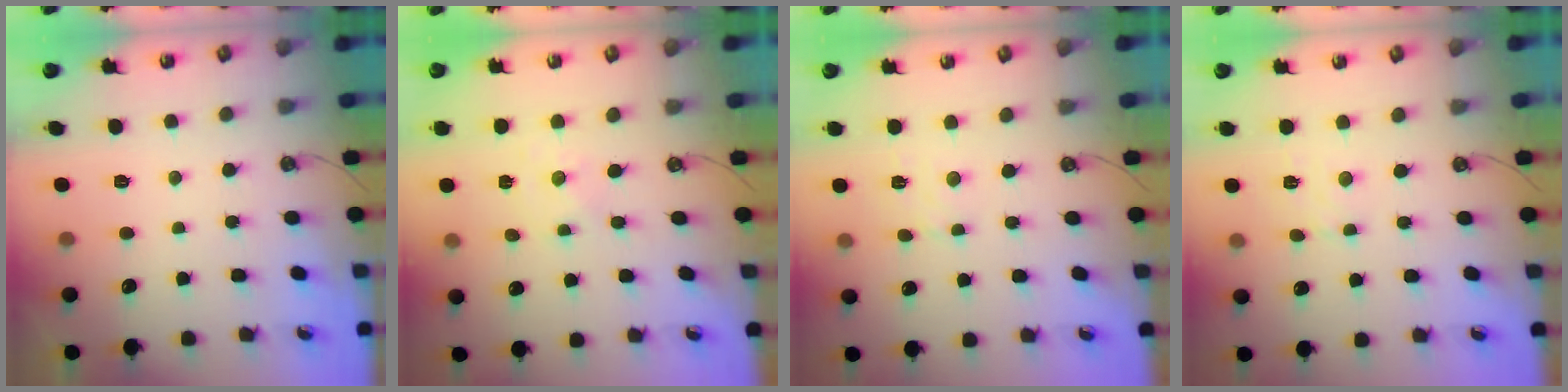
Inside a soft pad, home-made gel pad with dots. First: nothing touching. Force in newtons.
{"total": 0.0}
{"total": 2.5, "press": 2.4, "slide": 0.4}
{"total": 2.5, "press": 2.4, "slide": 0.4}